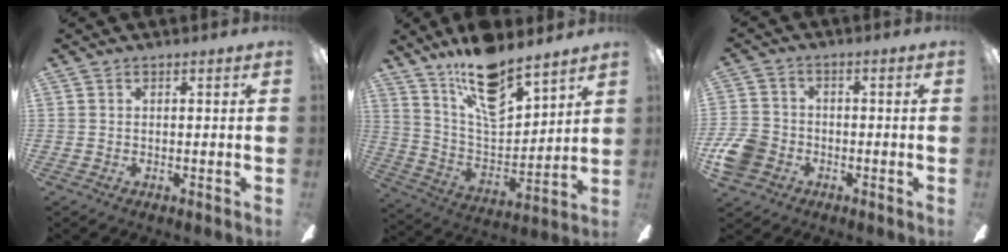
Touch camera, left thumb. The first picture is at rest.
{"total": 17.1, "force": [12.9, 6.3, 9.3], "torque": [-0.169, -0.077, 0.226]}
{"total": 8.3, "force": [-3.2, 6.6, 3.9], "torque": [-0.091, 0.023, -0.061]}